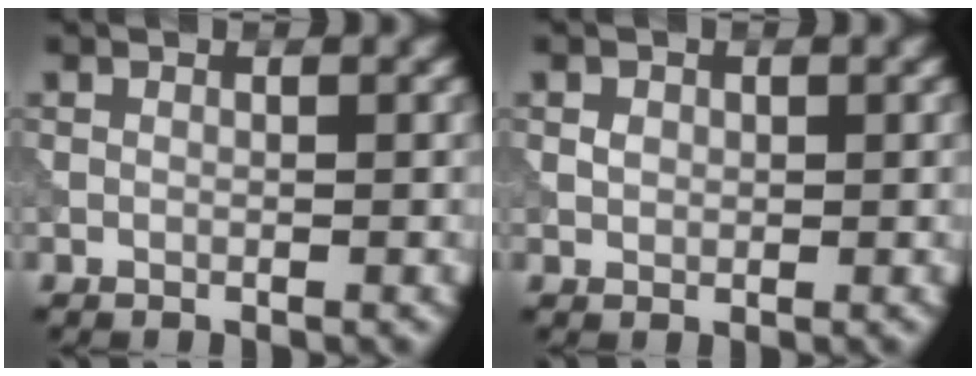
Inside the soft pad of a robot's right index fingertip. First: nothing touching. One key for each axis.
{"total": 0.9, "fx": 0.2, "fy": 0.8, "fz": 0.4, "tx": -0.006, "ty": 0.000, "tz": 0.003}